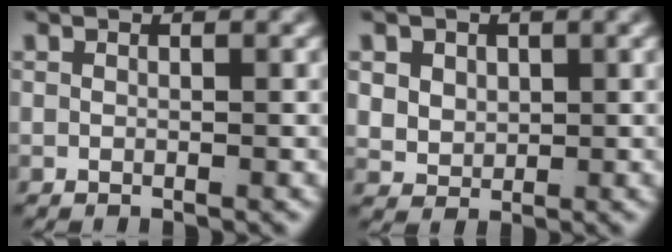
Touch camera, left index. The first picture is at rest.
{"total": 3.8, "force": [0.8, 3.4, 1.6], "torque": [-0.049, -0.022, 0.029]}